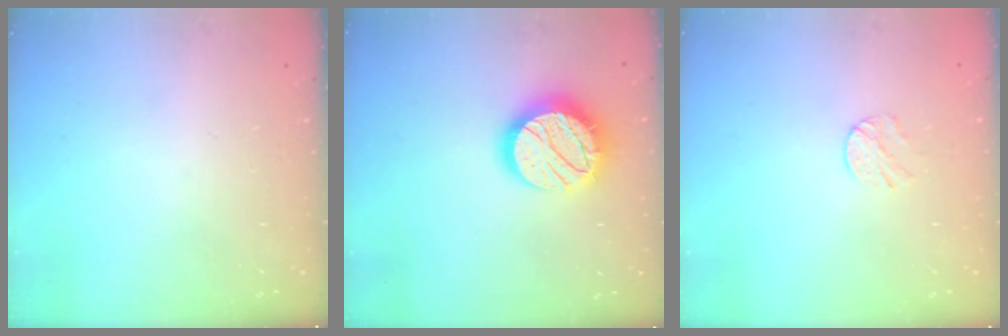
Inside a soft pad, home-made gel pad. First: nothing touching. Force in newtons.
{"total": 16.3, "press": 16.3, "slide": 1.0}
{"total": 3.1, "press": 3.0, "slide": 0.4}